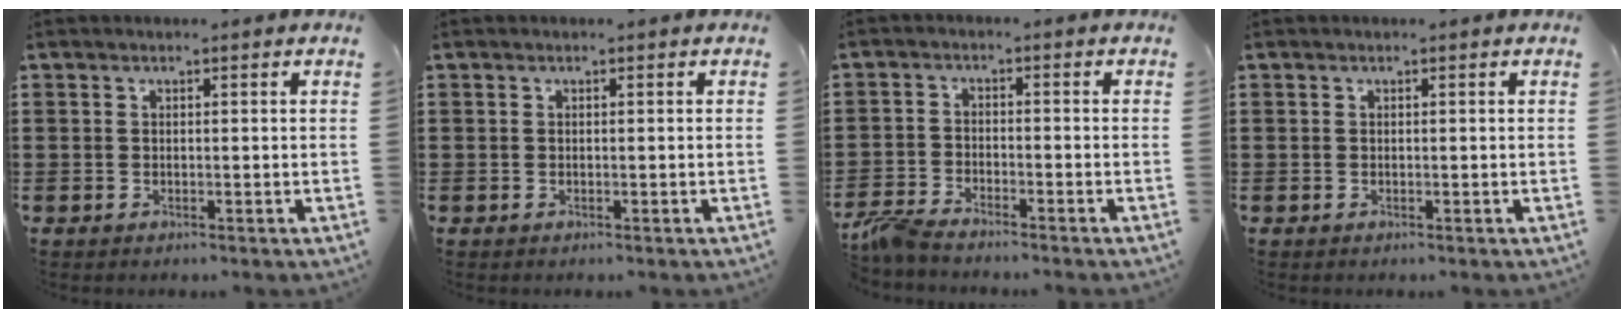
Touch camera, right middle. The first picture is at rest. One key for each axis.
{"total": 0.0}
{"total": 3.5, "fx": -3.3, "fy": 0.2, "fz": 1.4, "tx": -0.052, "ty": -0.007, "tz": -0.072}
{"total": 0.0}